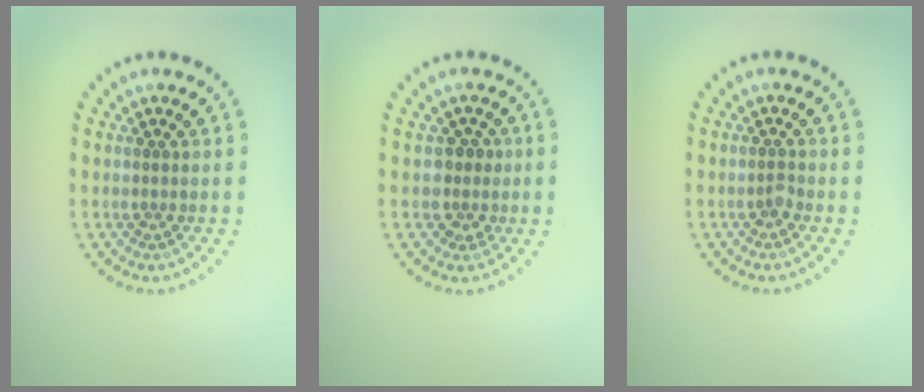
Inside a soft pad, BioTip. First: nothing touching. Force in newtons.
{"total": 2.0, "press": 1.6, "slide": 1.1}
{"total": 0.8, "press": 0.6, "slide": 0.5}